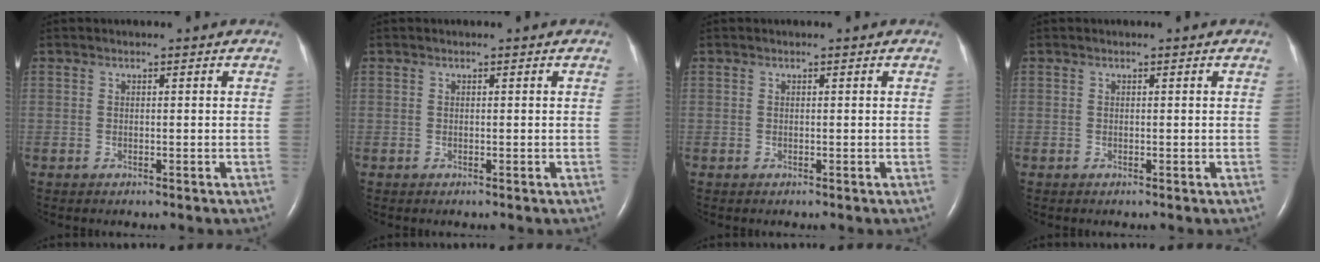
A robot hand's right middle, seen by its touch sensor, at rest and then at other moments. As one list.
[{"total": 0.0}, {"total": 0.0}, {"total": 0.0}]